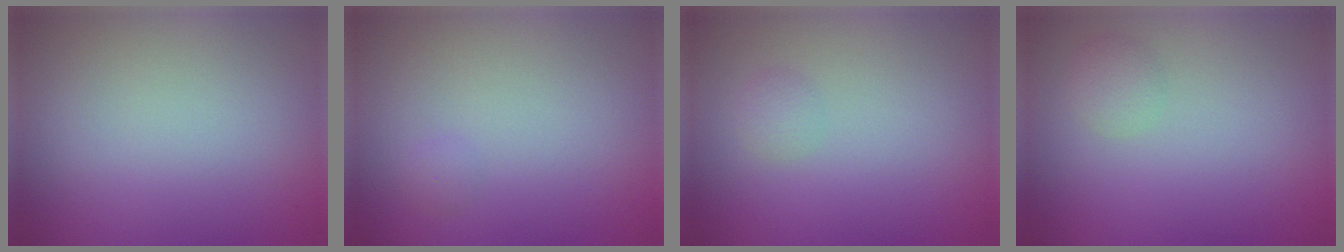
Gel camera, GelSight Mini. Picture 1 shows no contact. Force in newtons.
{"total": 0.7, "press": 0.7, "slide": 0.1}
{"total": 1.0, "press": 1.0, "slide": 0.0}
{"total": 1.4, "press": 1.4, "slide": 0.0}